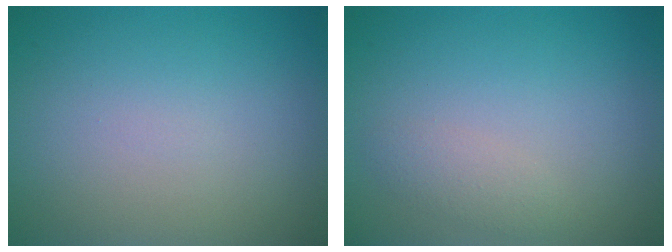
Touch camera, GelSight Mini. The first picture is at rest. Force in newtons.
{"total": 1.4, "press": 1.4, "slide": 0.1}